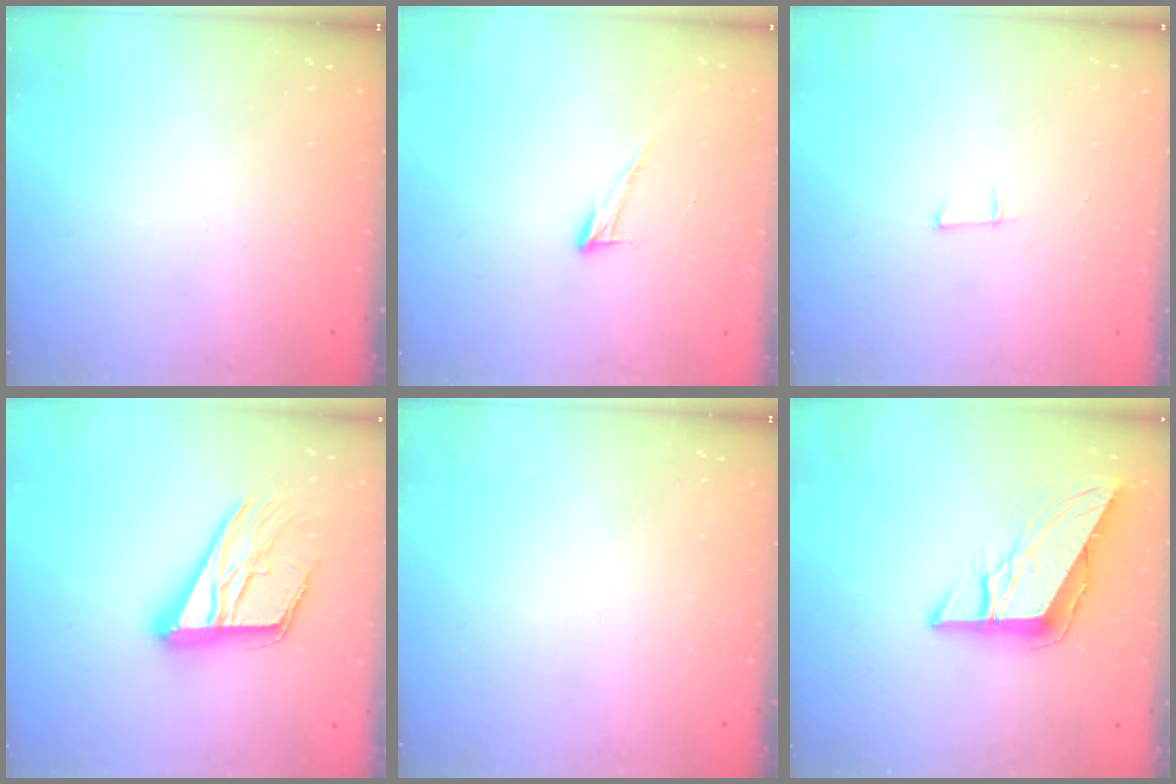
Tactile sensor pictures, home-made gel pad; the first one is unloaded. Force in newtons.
{"total": 6.5, "press": 6.5, "slide": 0.4}
{"total": 5.3, "press": 4.4, "slide": 3.0}
{"total": 18.9, "press": 18.8, "slide": 1.7}
{"total": 0.0}
{"total": 10.5, "press": 10.5, "slide": 0.9}